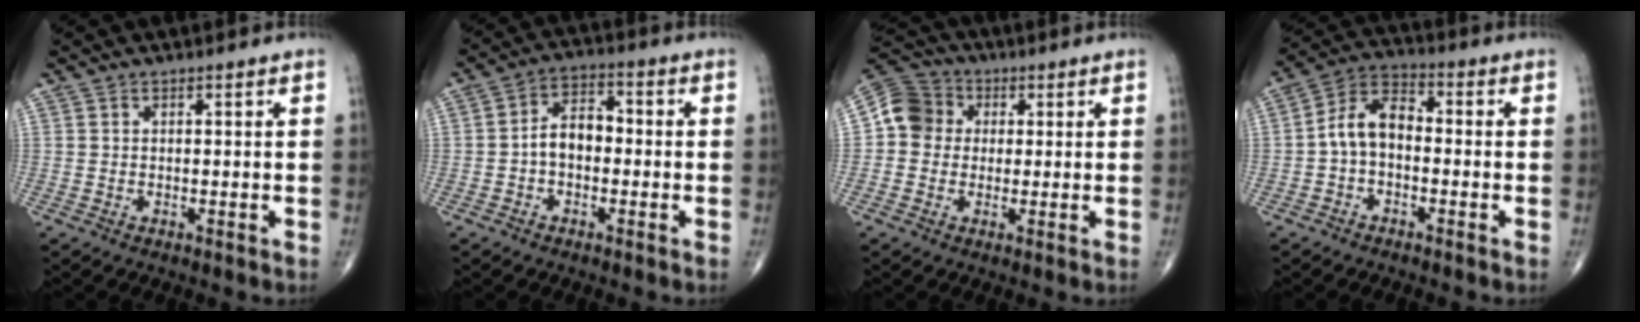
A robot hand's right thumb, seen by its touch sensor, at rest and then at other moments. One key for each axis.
{"total": 6.7, "fx": -1.0, "fy": 4.3, "fz": 5.0, "tx": -0.071, "ty": 0.028, "tz": -0.029}
{"total": 8.1, "fx": 0.7, "fy": 7.5, "fz": 3.1, "tx": -0.039, "ty": 0.020, "tz": -0.001}
{"total": 8.0, "fx": -1.1, "fy": 5.1, "fz": 6.1, "tx": -0.103, "ty": 0.033, "tz": -0.036}